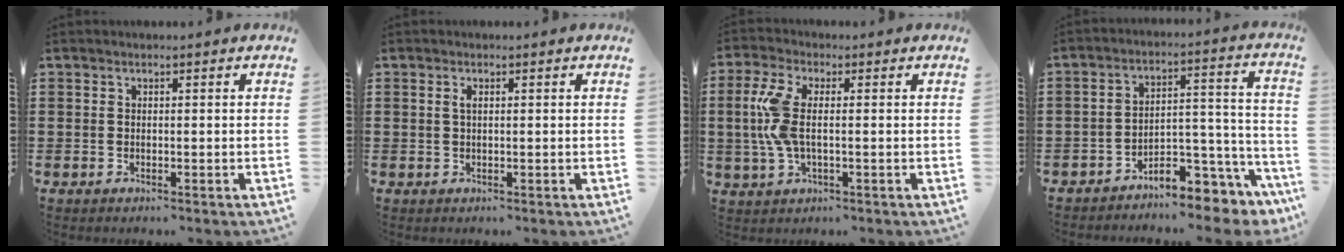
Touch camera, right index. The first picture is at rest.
{"total": 1.0, "force": [0.3, 0.4, 0.9], "torque": [-0.019, 0.003, 0.004]}
{"total": 7.0, "force": [0.1, 2.9, 6.4], "torque": [-0.161, -0.007, -0.009]}
{"total": 6.8, "force": [-5.9, 2.2, 2.5], "torque": [-0.039, 0.006, -0.113]}